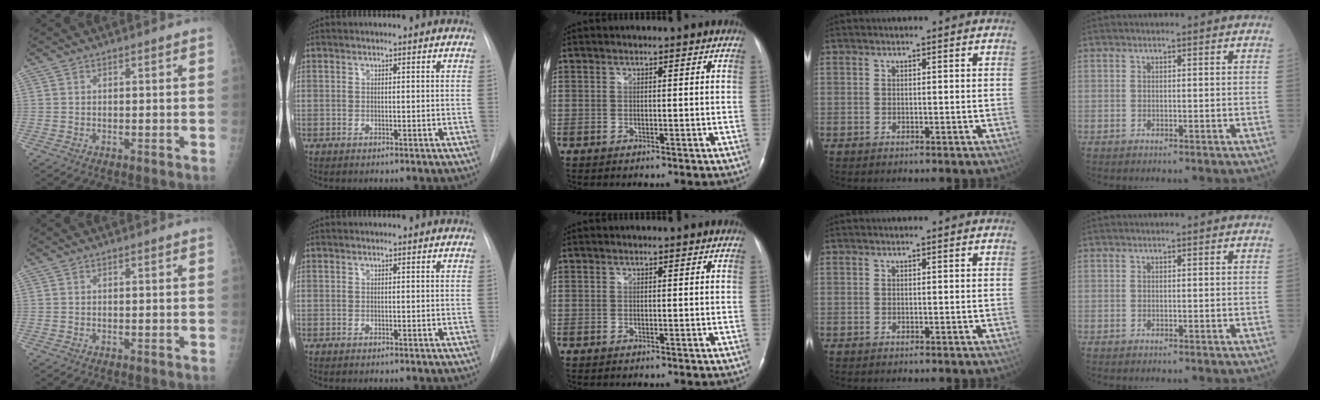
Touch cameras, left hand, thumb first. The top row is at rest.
{}